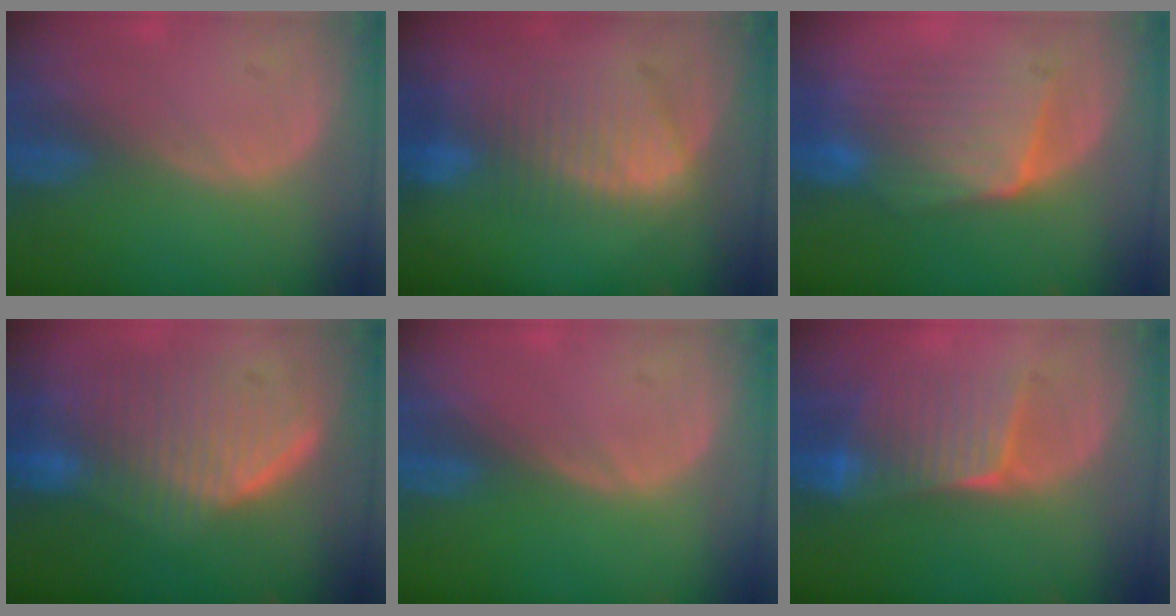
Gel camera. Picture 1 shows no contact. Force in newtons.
{"total": 7.8, "press": 7.4, "slide": 2.5}
{"total": 8.2, "press": 8.1, "slide": 1.4}
{"total": 10.0, "press": 9.0, "slide": 4.4}
{"total": 0.0}
{"total": 6.6, "press": 6.6, "slide": 0.6}